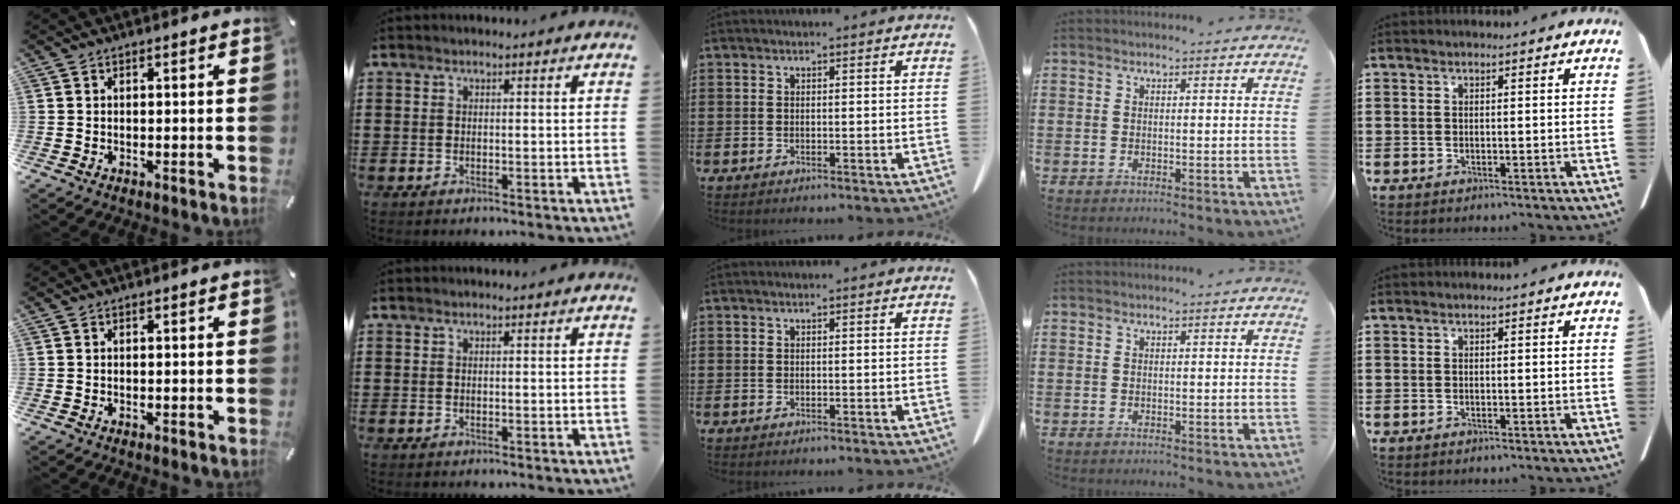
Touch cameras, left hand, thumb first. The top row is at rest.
{}